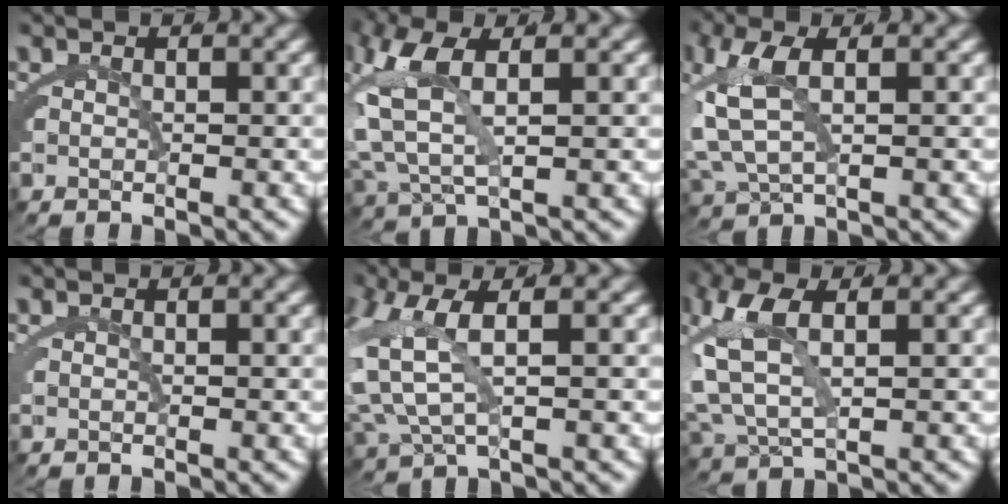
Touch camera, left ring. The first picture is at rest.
{"total": 6.4, "force": [1.4, 3.3, 5.3], "torque": [-0.142, -0.008, 0.034]}
{"total": 4.8, "force": [0.8, 2.4, 4.1], "torque": [-0.113, -0.007, 0.024]}
{"total": 0.5, "force": [0.3, -0.4, 0.0], "torque": [0.004, 0.003, 0.005]}
{"total": 5.5, "force": [0.9, 2.7, 4.8], "torque": [-0.127, -0.007, 0.025]}
{"total": 5.8, "force": [1.2, 3.1, 4.8], "torque": [-0.133, -0.010, 0.034]}